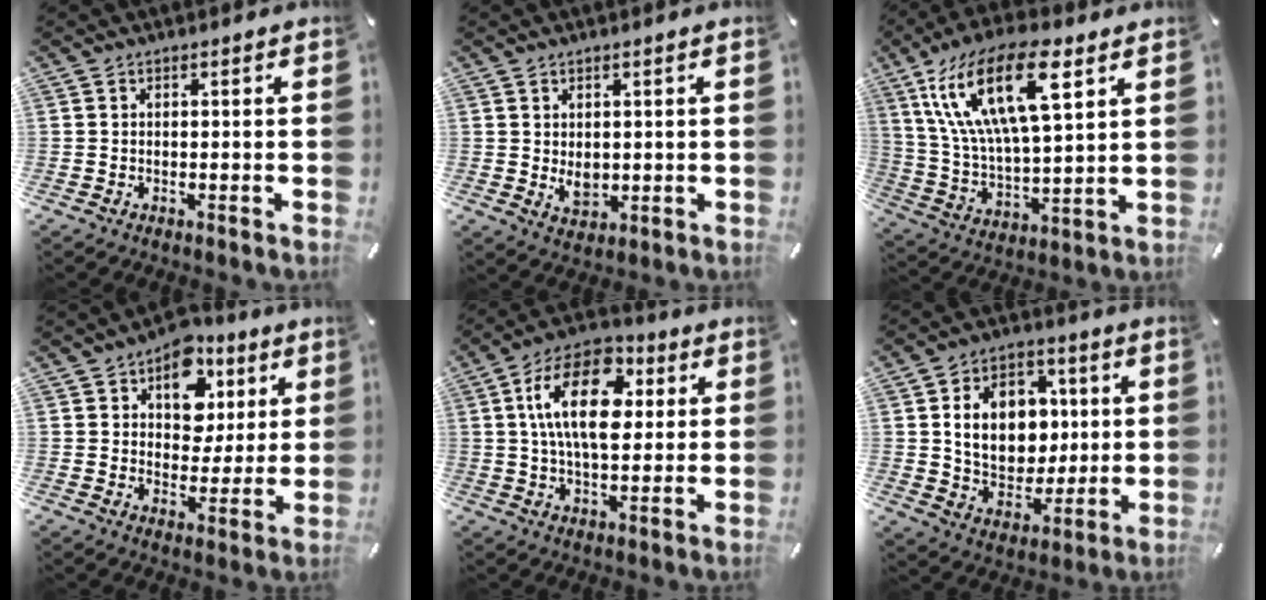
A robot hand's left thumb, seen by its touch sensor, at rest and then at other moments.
{"total": 3.9, "force": [0.7, 2.9, 2.5], "torque": [-0.037, -0.006, 0.010]}
{"total": 21.7, "force": [10.4, 8.7, 16.9], "torque": [-0.354, -0.024, 0.167]}
{"total": 11.0, "force": [5.2, 8.4, 4.8], "torque": [-0.065, -0.031, 0.091]}
{"total": 17.4, "force": [4.0, 10.3, 13.4], "torque": [-0.242, 0.006, 0.064]}
{"total": 14.3, "force": [2.5, 11.7, 7.9], "torque": [-0.123, 0.004, 0.052]}